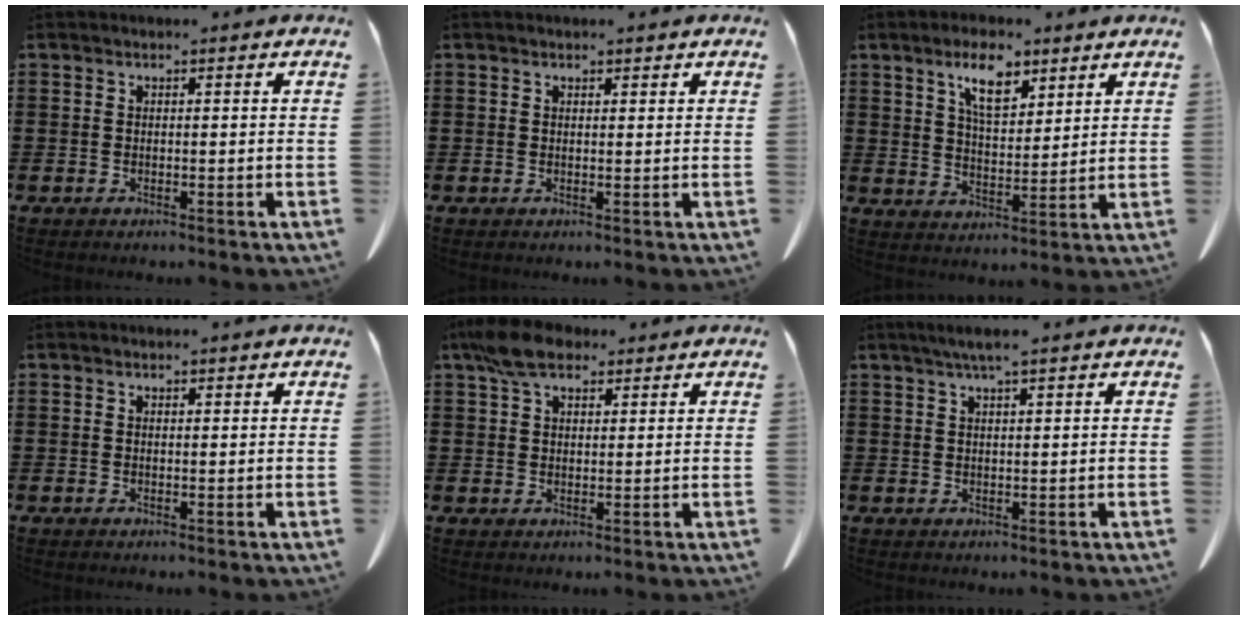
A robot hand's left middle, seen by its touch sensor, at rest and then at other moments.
{"total": 1.0, "force": [0.8, 0.3, 0.4], "torque": [-0.011, 0.001, 0.016]}
{"total": 7.9, "force": [5.4, 3.0, 5.0], "torque": [-0.089, -0.011, 0.092]}
{"total": 0.8, "force": [0.7, 0.2, 0.4], "torque": [-0.011, 0.000, 0.013]}
{"total": 6.3, "force": [4.4, 3.0, 3.4], "torque": [-0.073, 0.001, 0.081]}
{"total": 3.0, "force": [2.0, 0.0, 2.2], "torque": [-0.044, 0.001, 0.036]}